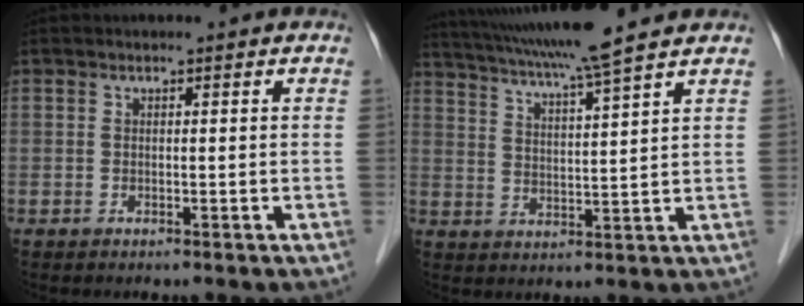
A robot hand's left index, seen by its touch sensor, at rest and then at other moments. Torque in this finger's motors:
{"motor_torque": [-0.10, -0.75, 0.57, 0.15]}